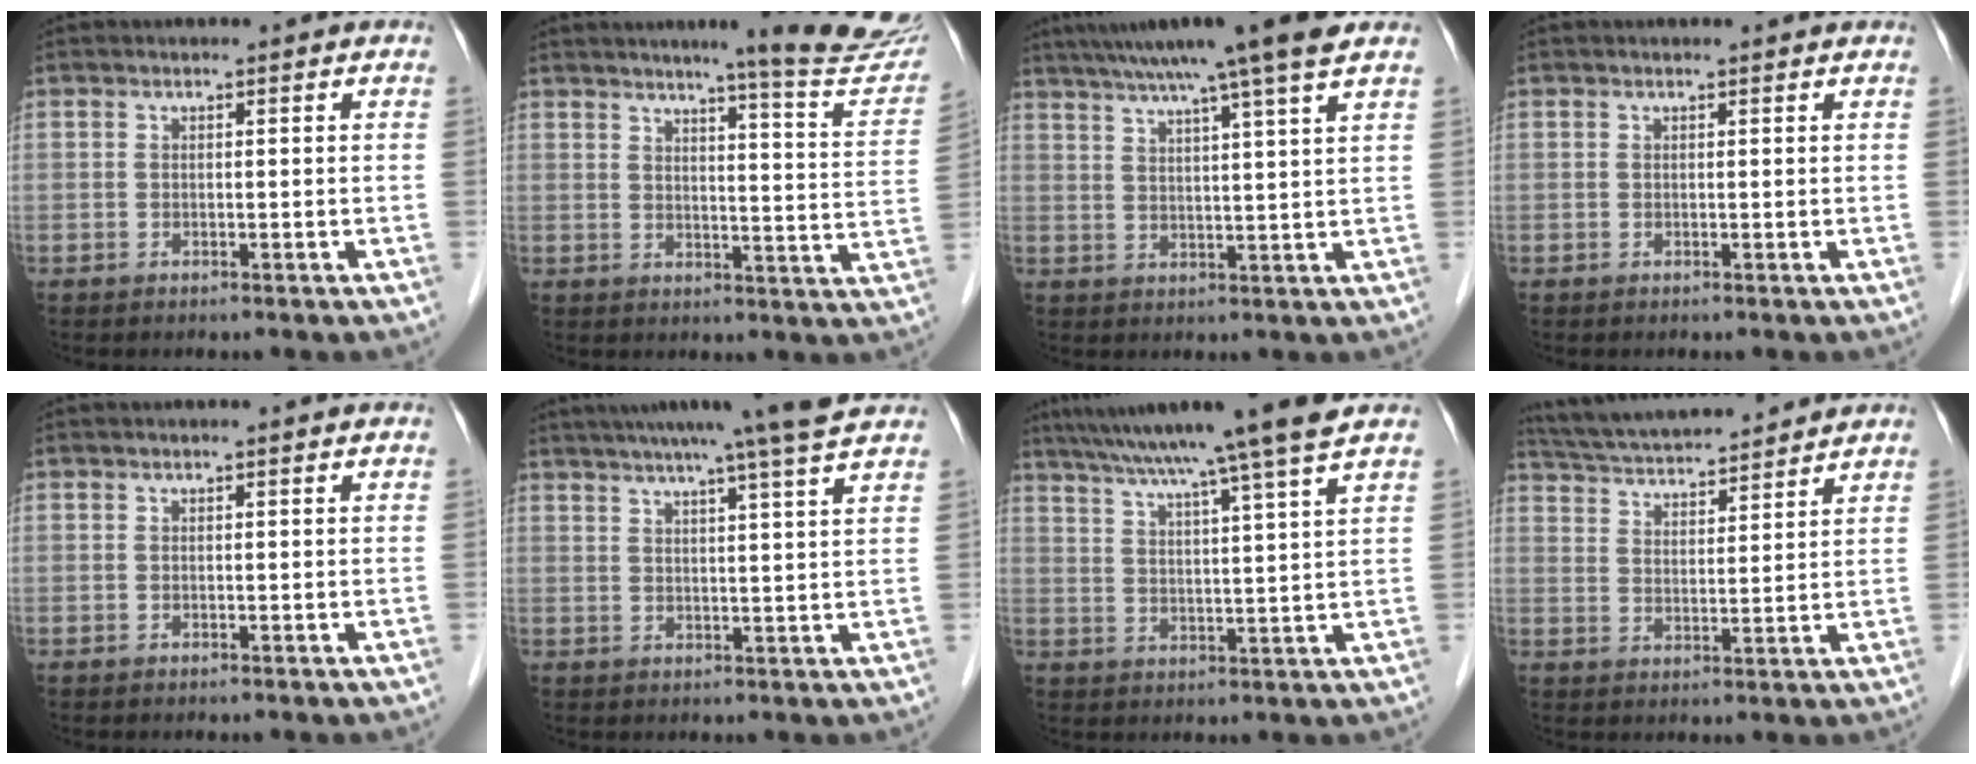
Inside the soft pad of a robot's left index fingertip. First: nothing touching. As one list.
[{"total": 15.5, "force": [13.8, -0.4, 6.9], "torque": [-0.076, -0.066, 0.153]}, {"total": 13.5, "force": [10.5, -1.5, 8.3], "torque": [-0.137, 0.022, 0.143]}, {"total": 0.9, "force": [0.9, 0.0, 0.1], "torque": [-0.010, 0.003, 0.009]}, {"total": 0.0}, {"total": 13.4, "force": [11.3, -1.4, 7.2], "torque": [-0.117, 0.009, 0.140]}, {"total": 15.1, "force": [12.2, -2.2, 8.6], "torque": [-0.143, 0.003, 0.174]}, {"total": 15.0, "force": [13.8, 1.7, 5.5], "torque": [-0.101, 0.031, 0.224]}]